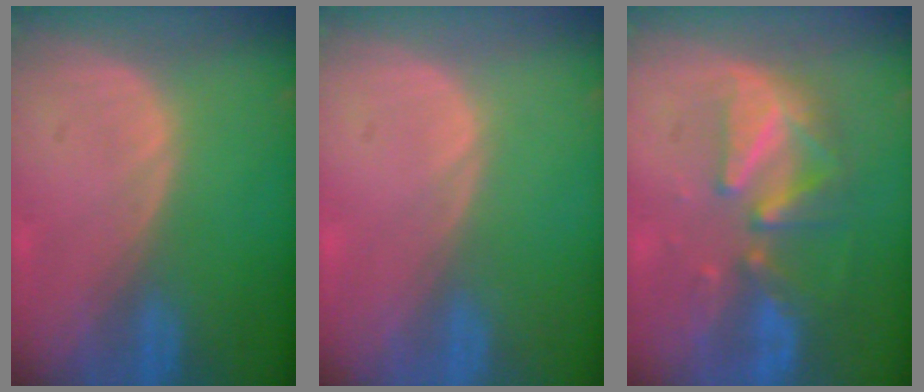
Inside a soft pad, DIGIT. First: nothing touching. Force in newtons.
{"total": 0.5, "press": 0.1, "slide": 0.5}
{"total": 8.7, "press": 8.2, "slide": 3.0}